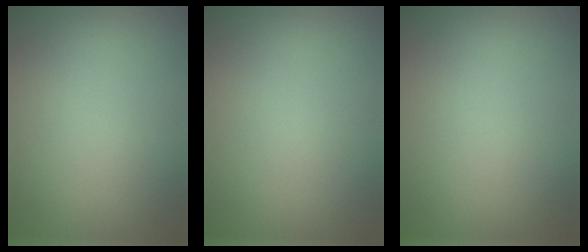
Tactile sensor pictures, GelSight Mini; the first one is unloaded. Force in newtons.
{"total": 0.0}
{"total": 0.0}